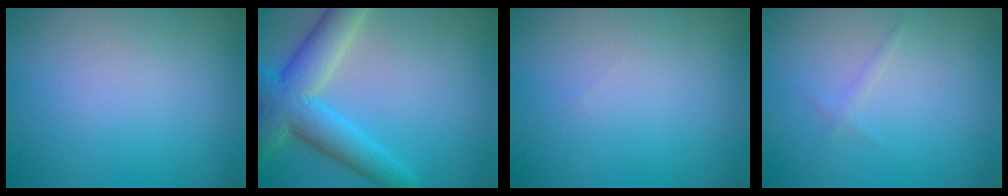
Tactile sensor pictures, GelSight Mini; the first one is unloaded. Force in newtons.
{"total": 7.5, "press": 7.5, "slide": 0.4}
{"total": 0.0}
{"total": 1.2, "press": 1.2, "slide": 0.2}